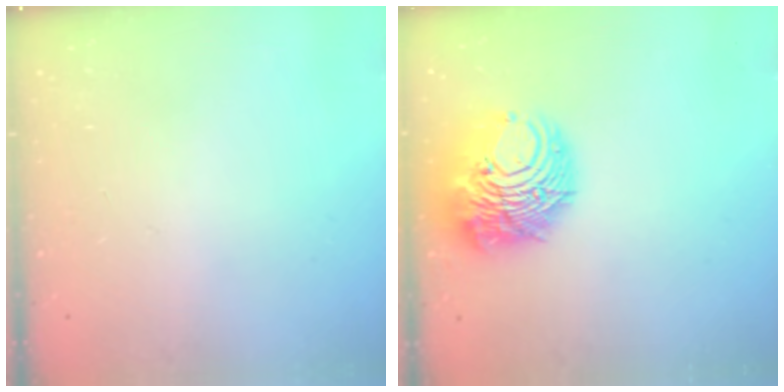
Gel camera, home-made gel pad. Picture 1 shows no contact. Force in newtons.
{"total": 13.2, "press": 13.1, "slide": 1.6}